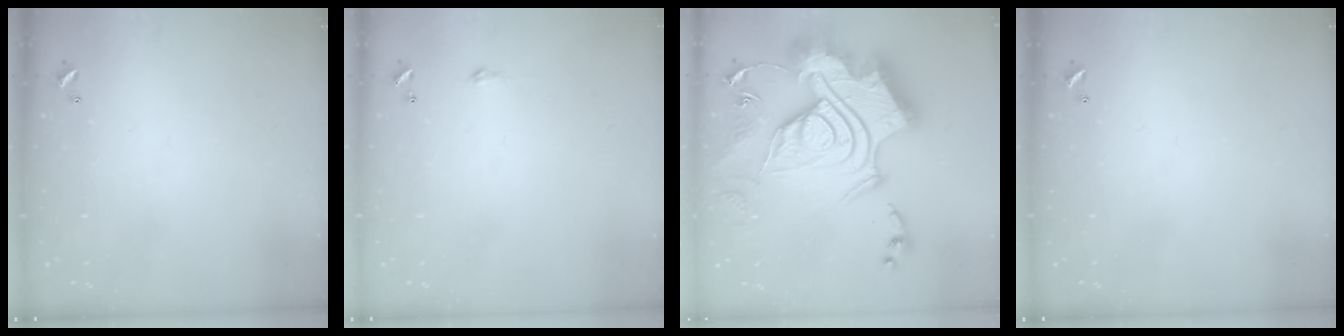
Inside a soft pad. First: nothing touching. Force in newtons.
{"total": 1.8, "press": 1.8, "slide": 0.3}
{"total": 1.1, "press": 1.1, "slide": 0.0}
{"total": 0.0}